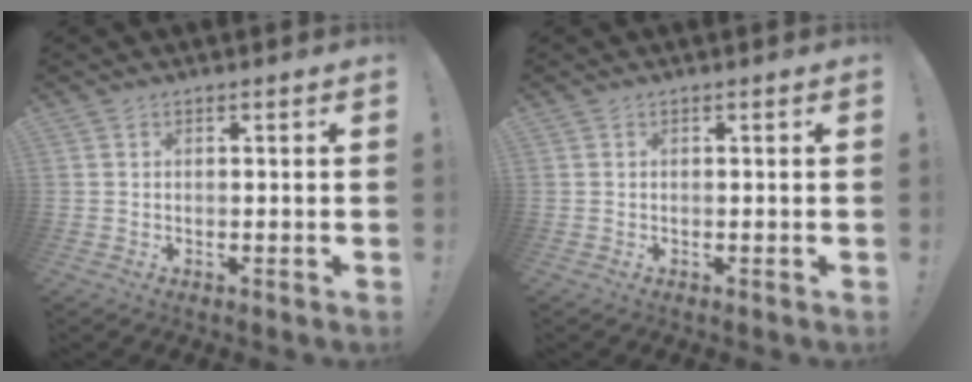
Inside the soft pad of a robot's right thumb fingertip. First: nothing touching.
{"total": 0.0}